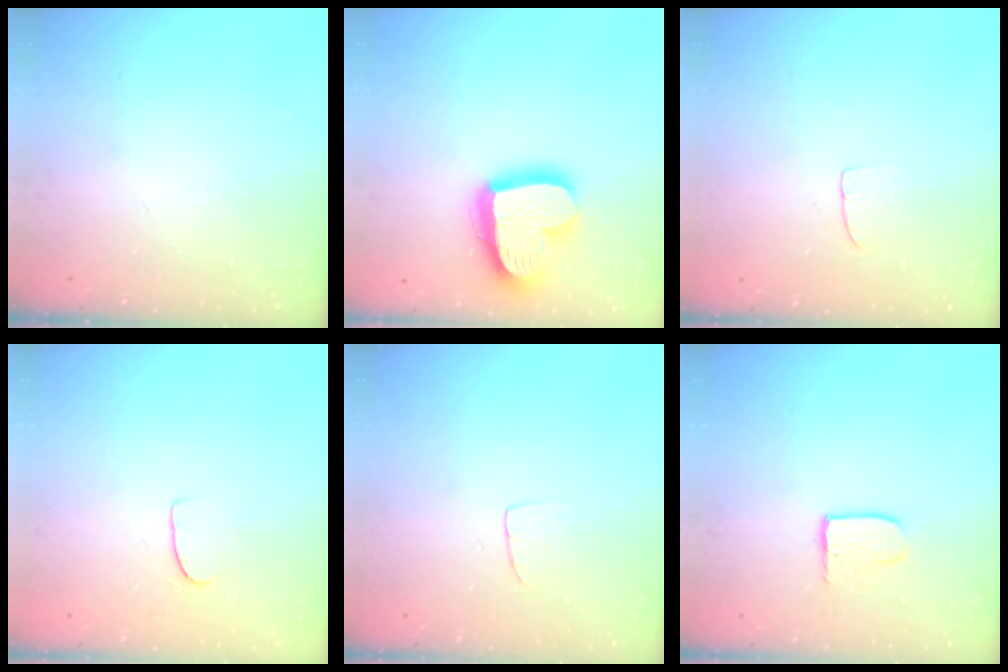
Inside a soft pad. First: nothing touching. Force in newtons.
{"total": 20.5, "press": 20.4, "slide": 1.8}
{"total": 4.2, "press": 4.2, "slide": 0.3}
{"total": 5.4, "press": 5.4, "slide": 0.4}
{"total": 3.8, "press": 3.7, "slide": 0.2}
{"total": 5.5, "press": 5.5, "slide": 0.4}